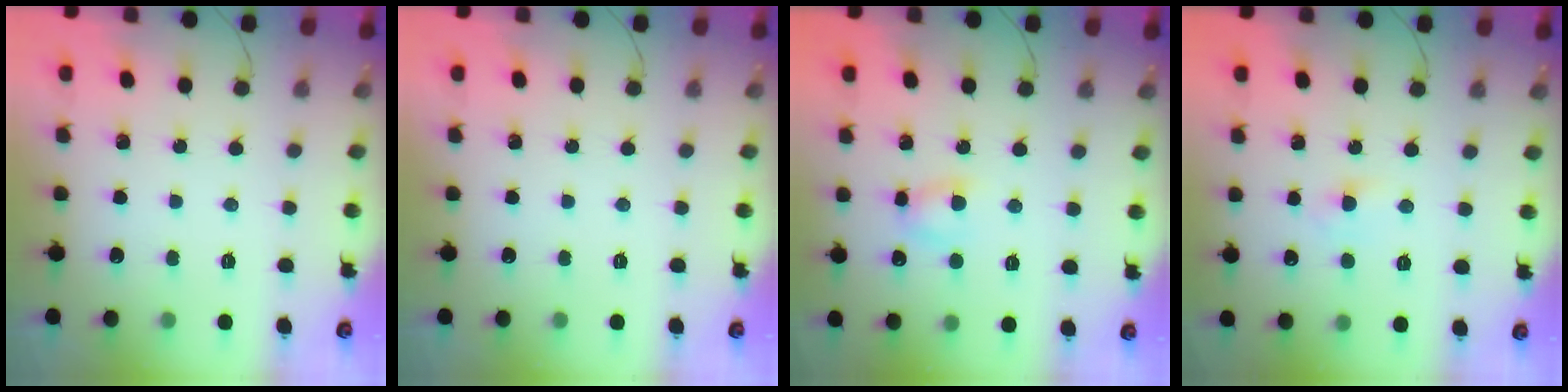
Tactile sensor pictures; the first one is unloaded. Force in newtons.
{"total": 0.0}
{"total": 4.6, "press": 4.4, "slide": 1.4}
{"total": 2.6, "press": 2.3, "slide": 1.1}